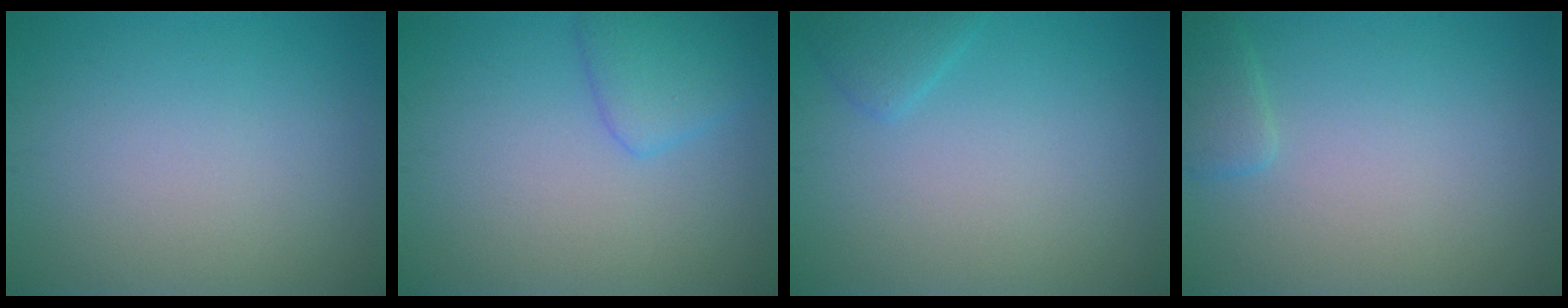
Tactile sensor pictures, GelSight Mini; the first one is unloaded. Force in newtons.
{"total": 2.8, "press": 2.8, "slide": 0.2}
{"total": 1.4, "press": 1.4, "slide": 0.1}
{"total": 1.5, "press": 1.5, "slide": 0.1}